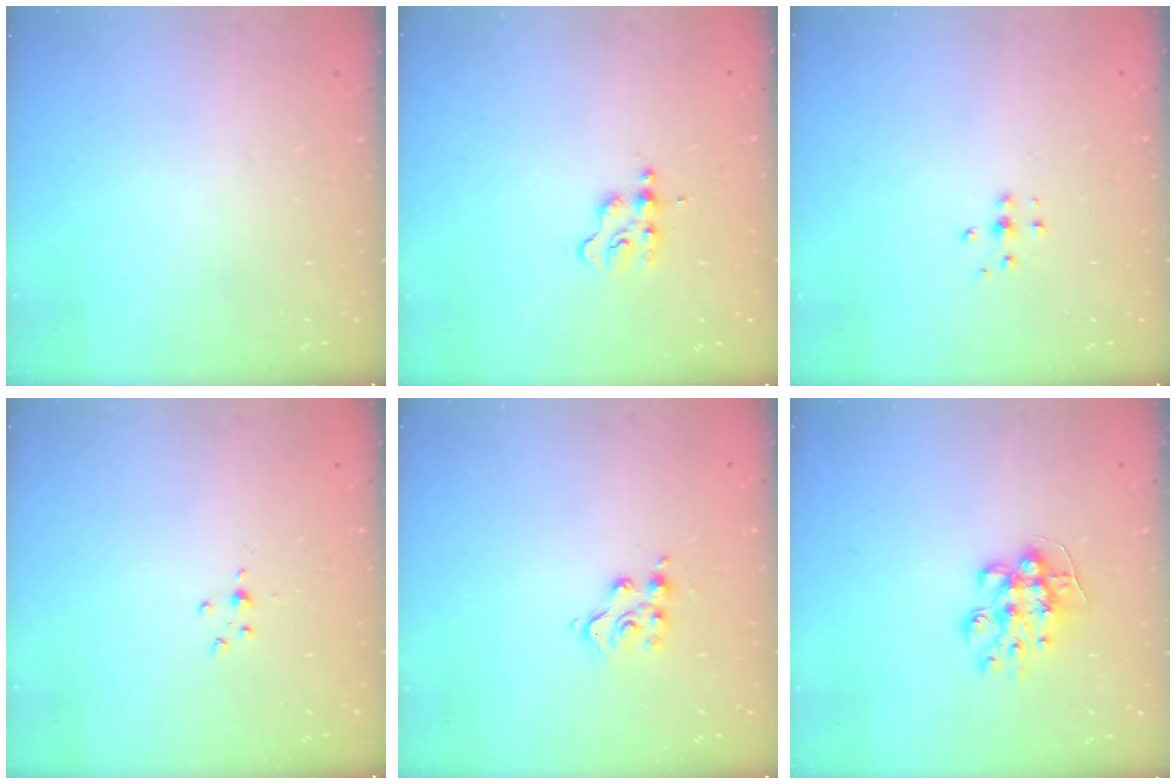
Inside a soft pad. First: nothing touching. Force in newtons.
{"total": 2.7, "press": 2.7, "slide": 0.3}
{"total": 3.8, "press": 3.7, "slide": 0.8}
{"total": 2.9, "press": 2.9, "slide": 0.4}
{"total": 8.1, "press": 8.0, "slide": 0.5}
{"total": 9.2, "press": 9.2, "slide": 0.3}